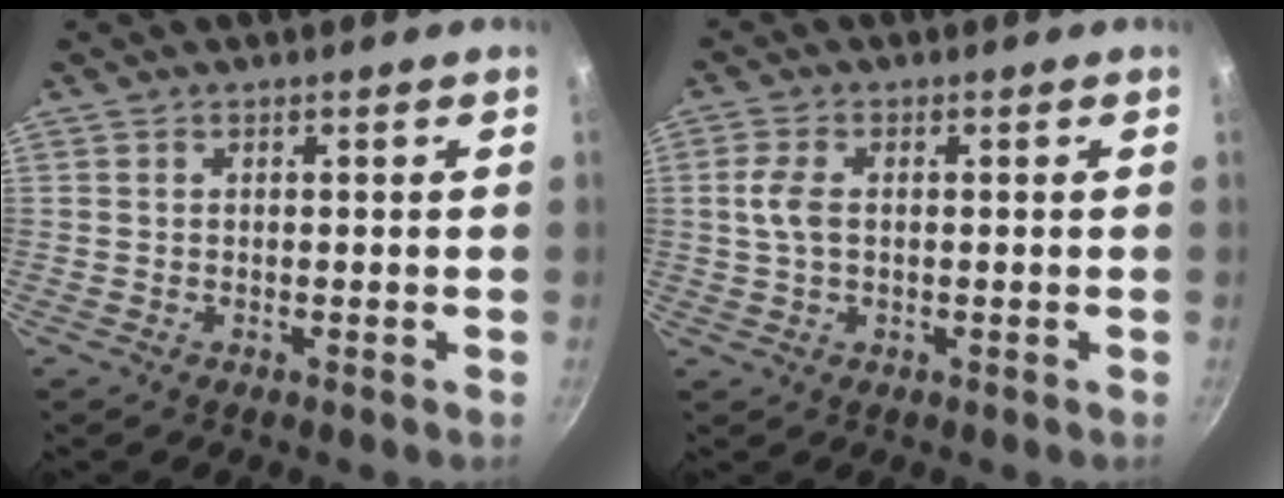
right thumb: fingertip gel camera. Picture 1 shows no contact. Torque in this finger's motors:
{"motor_torque": [-0.82, 0.26, 0.71, 0.08, 0.00]}